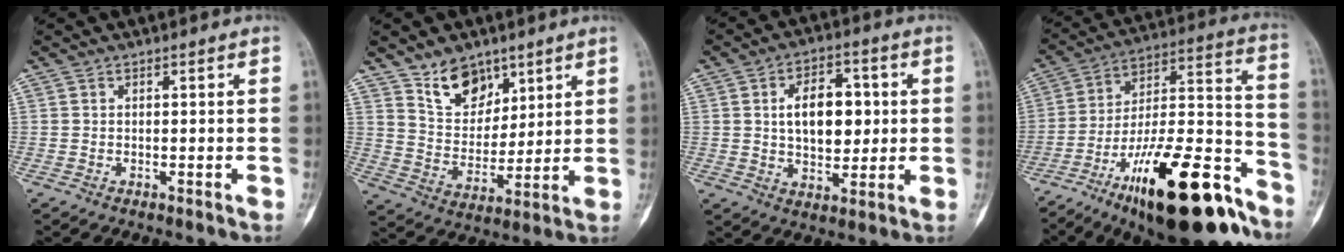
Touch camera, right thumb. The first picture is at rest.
{"total": 10.3, "force": [7.0, 6.3, 4.2], "torque": [-0.037, -0.052, 0.134]}
{"total": 11.5, "force": [1.5, 7.1, 8.9], "torque": [-0.106, 0.004, 0.027]}
{"total": 28.4, "force": [-17.7, 9.1, 20.2], "torque": [-0.272, 0.092, -0.283]}